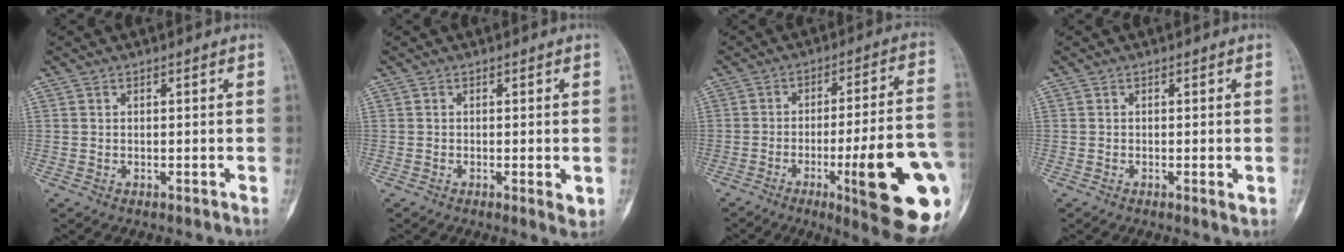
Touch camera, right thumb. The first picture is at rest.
{"total": 2.3, "force": [-0.4, 0.6, 2.2], "torque": [-0.035, -0.008, -0.007]}
{"total": 22.0, "force": [-6.8, 3.6, 20.7], "torque": [-0.237, 0.008, -0.086]}
{"total": 1.5, "force": [-0.3, 0.3, 1.4], "torque": [-0.025, -0.006, -0.006]}